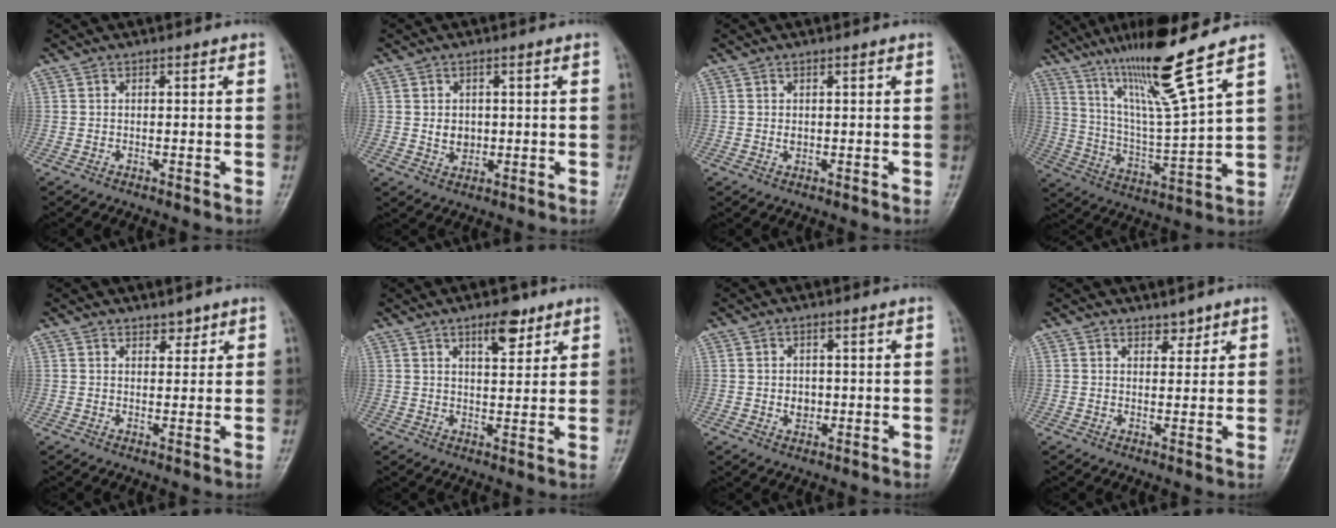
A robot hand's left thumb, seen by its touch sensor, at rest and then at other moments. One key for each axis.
{"total": 3.5, "fx": 0.2, "fy": 2.8, "fz": 2.1, "tx": -0.020, "ty": -0.003, "tz": 0.010}
{"total": 1.2, "fx": 0.3, "fy": 0.7, "fz": 0.9, "tx": -0.013, "ty": -0.002, "tz": 0.010}
{"total": 16.3, "fx": 11.5, "fy": -0.6, "fz": 11.5, "tx": -0.196, "ty": -0.062, "tz": 0.211}
{"total": 2.2, "fx": 1.7, "fy": 1.1, "fz": 0.7, "tx": 0.007, "ty": -0.011, "tz": 0.023}
{"total": 5.8, "fx": 3.6, "fy": 2.3, "fz": 3.9, "tx": -0.044, "ty": -0.022, "tz": 0.055}
{"total": 2.7, "fx": -0.1, "fy": 2.1, "fz": 1.6, "tx": -0.013, "ty": 0.002, "tz": 0.002}
{"total": 2.4, "fx": 1.9, "fy": 1.2, "fz": 0.6, "tx": 0.010, "ty": -0.013, "tz": 0.027}